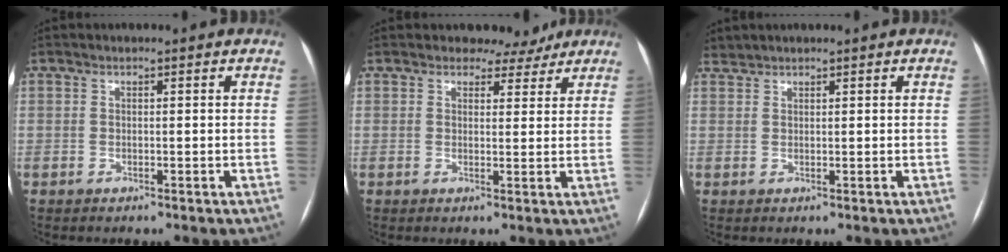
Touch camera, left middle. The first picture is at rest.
{"total": 3.8, "force": [3.3, 1.9, 0.4], "torque": [-0.001, 0.000, 0.035]}
{"total": 1.0, "force": [1.0, 0.2, -0.2], "torque": [-0.001, 0.007, 0.021]}